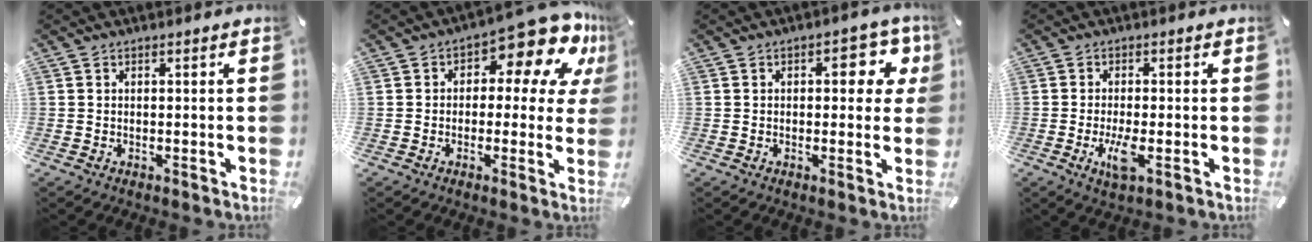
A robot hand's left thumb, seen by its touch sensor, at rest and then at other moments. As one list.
[{"total": 13.2, "force": [7.5, 5.8, 9.2], "torque": [-0.120, -0.060, 0.126]}, {"total": 7.6, "force": [1.9, 4.1, 6.2], "torque": [-0.066, -0.005, 0.022]}, {"total": 5.7, "force": [-1.5, 1.6, 5.2], "torque": [-0.111, -0.013, -0.027]}]